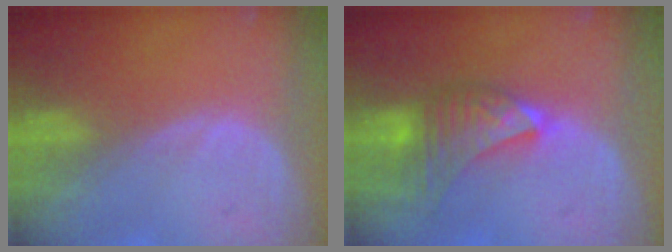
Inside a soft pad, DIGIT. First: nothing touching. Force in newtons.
{"total": 7.0, "press": 6.9, "slide": 1.1}